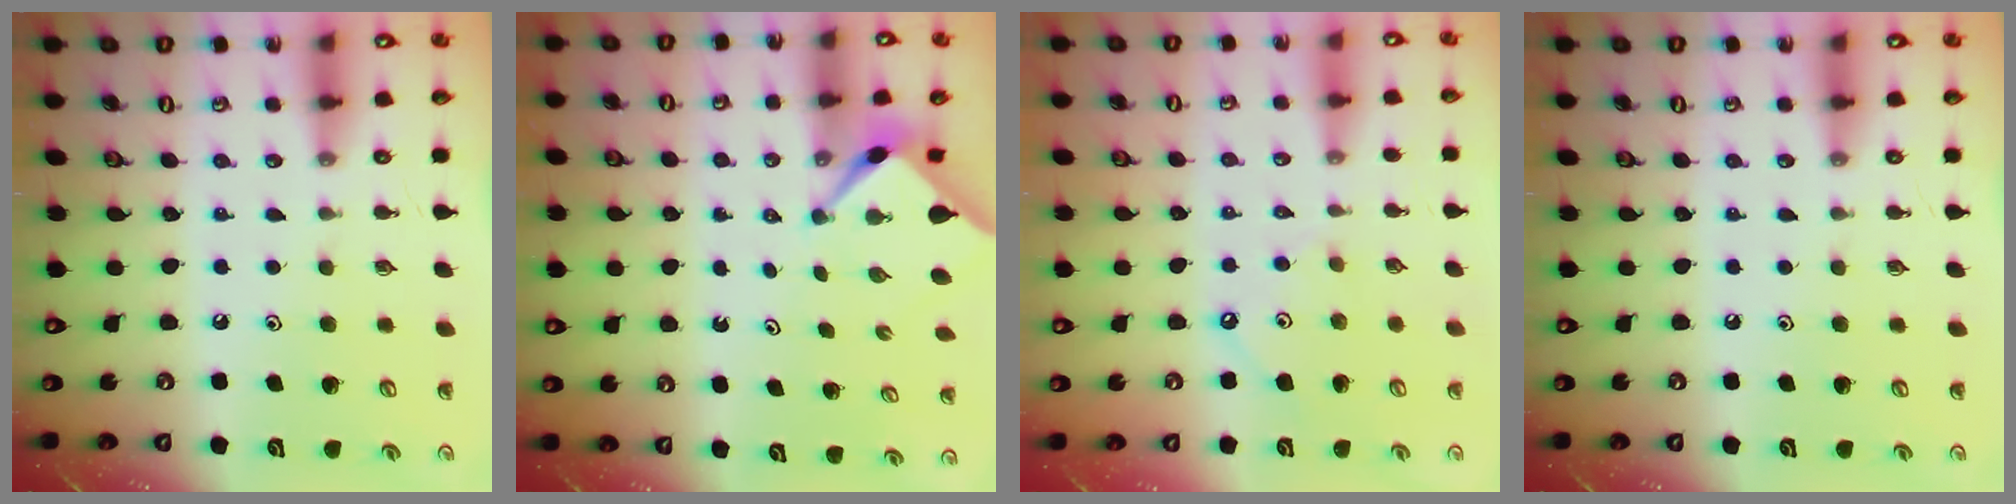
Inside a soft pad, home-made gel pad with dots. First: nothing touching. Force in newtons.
{"total": 2.4, "press": 2.4, "slide": 0.3}
{"total": 1.8, "press": 1.8, "slide": 0.0}
{"total": 0.0}